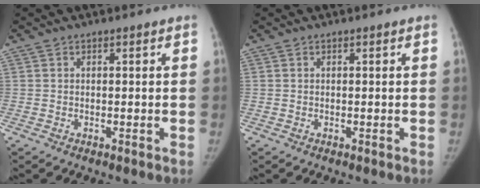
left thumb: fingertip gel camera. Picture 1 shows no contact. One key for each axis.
{"total": 0.0}